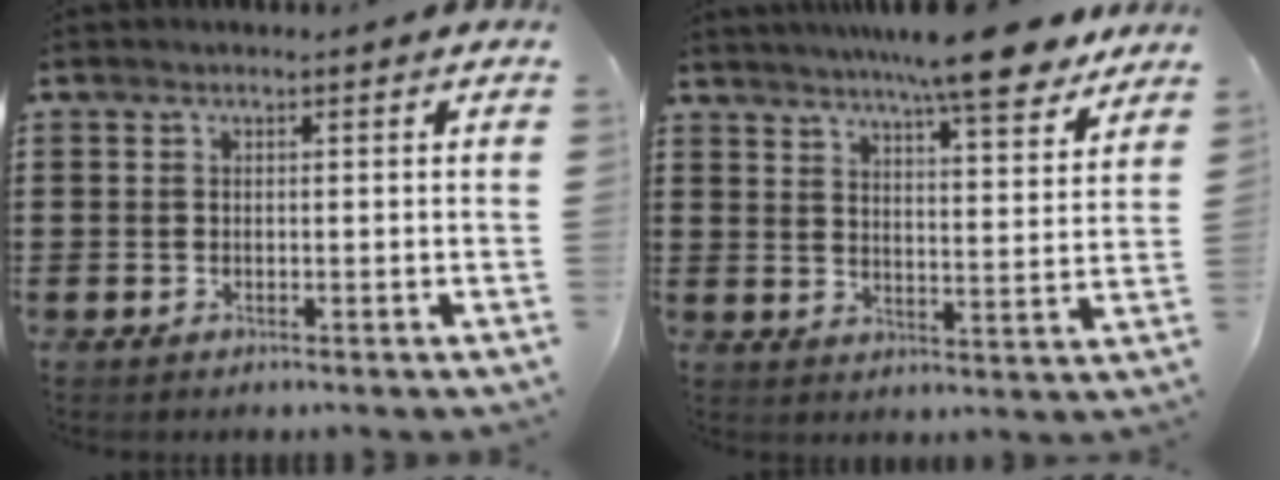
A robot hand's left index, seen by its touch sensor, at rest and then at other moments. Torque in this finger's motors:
{"motor_torque": [1.11, -1.03, 0.91, 0.21]}